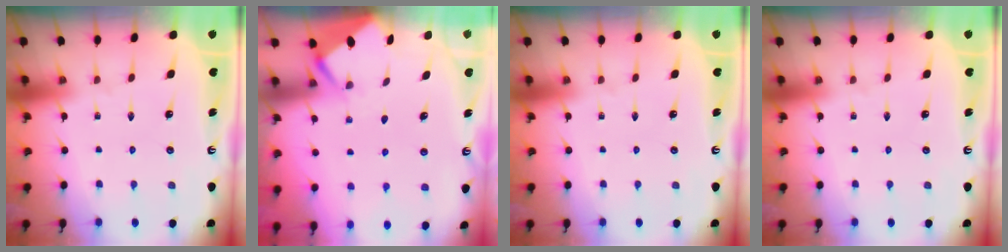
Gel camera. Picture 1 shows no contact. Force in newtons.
{"total": 2.6, "press": 2.6, "slide": 0.4}
{"total": 0.0}
{"total": 0.0}